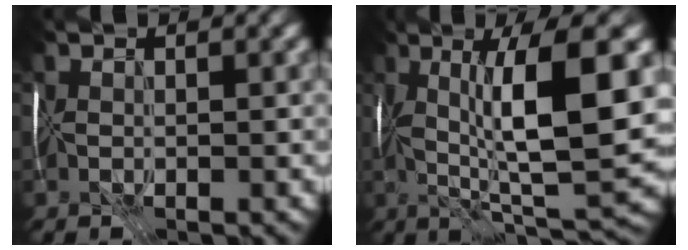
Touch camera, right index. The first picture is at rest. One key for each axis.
{"total": 11.5, "fx": 1.3, "fy": 2.7, "fz": 11.1, "tx": -0.180, "ty": 0.005, "tz": 0.025}